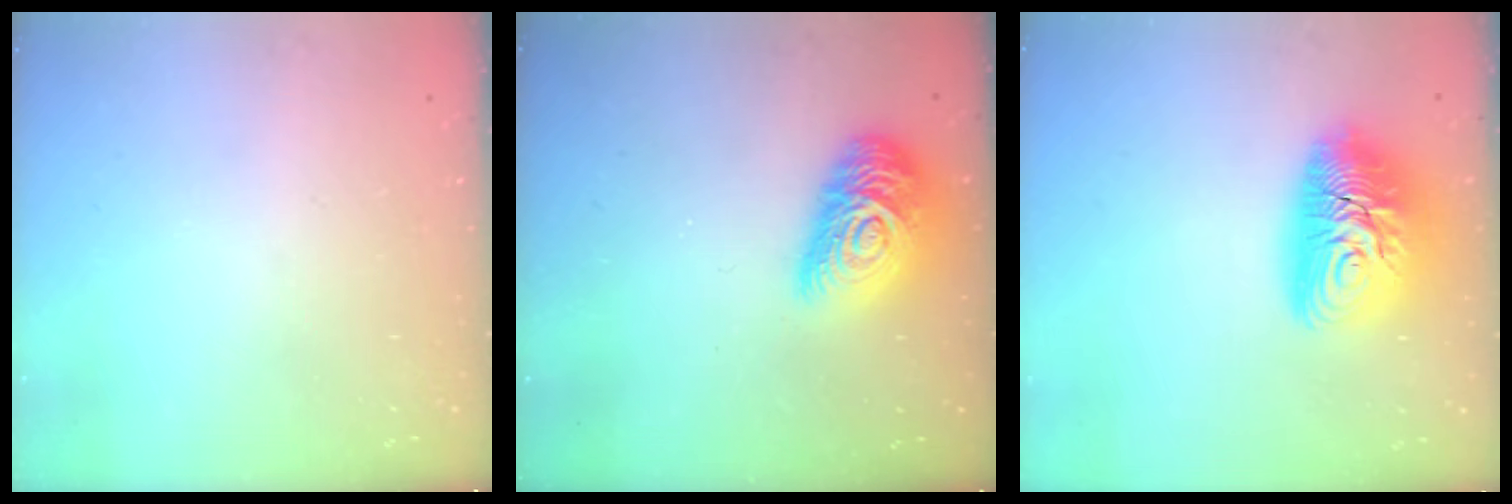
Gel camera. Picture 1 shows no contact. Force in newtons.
{"total": 16.4, "press": 16.4, "slide": 0.9}
{"total": 14.8, "press": 14.7, "slide": 1.5}